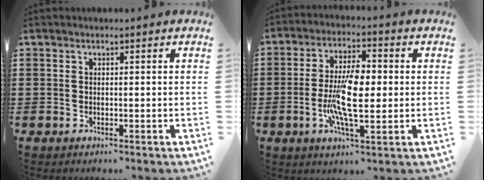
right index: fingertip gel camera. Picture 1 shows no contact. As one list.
[{"total": 9.8, "force": [-0.7, 3.7, 9.0], "torque": [-0.186, 0.000, -0.017]}]